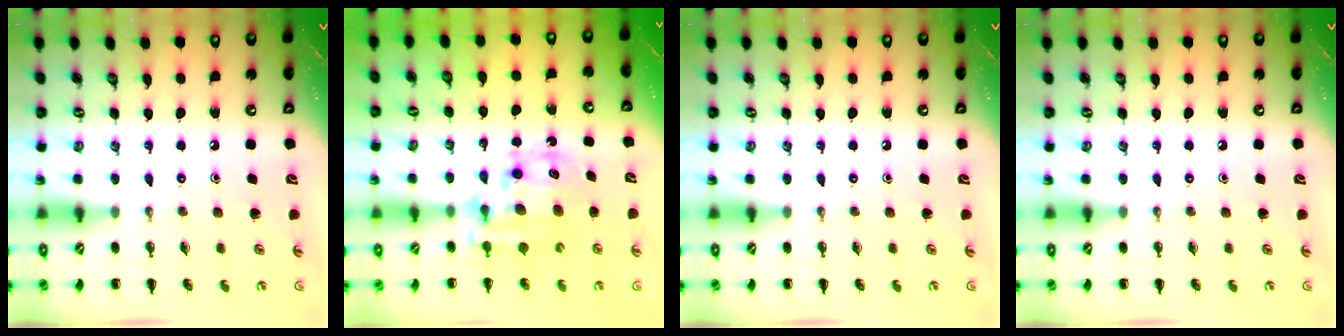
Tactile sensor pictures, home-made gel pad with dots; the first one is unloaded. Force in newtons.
{"total": 11.9, "press": 11.6, "slide": 2.7}
{"total": 0.0}
{"total": 0.0}